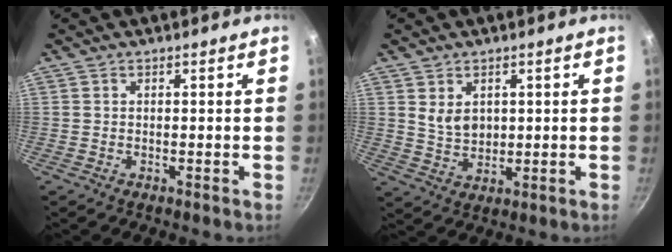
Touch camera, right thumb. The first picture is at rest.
{"total": 4.9, "force": [1.5, 3.5, 3.2], "torque": [-0.041, -0.017, 0.036]}